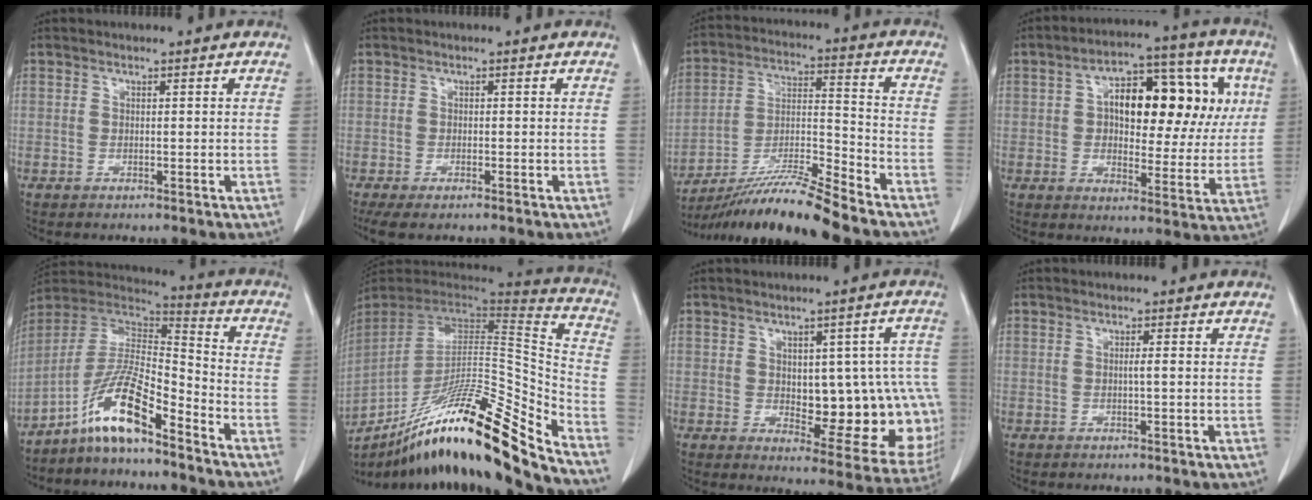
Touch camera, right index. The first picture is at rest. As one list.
[{"total": 4.2, "force": [-3.1, 1.1, 2.6], "torque": [-0.044, -0.009, -0.049]}, {"total": 14.3, "force": [-12.5, -1.3, 7.0], "torque": [-0.124, -0.009, -0.226]}, {"total": 17.0, "force": [3.9, 8.0, 14.5], "torque": [-0.202, 0.046, 0.056]}, {"total": 12.2, "force": [-8.3, 1.6, 8.8], "torque": [-0.172, 0.013, -0.155]}, {"total": 26.8, "force": [-19.5, 0.6, 18.5], "torque": [-0.260, -0.018, -0.334]}, {"total": 15.4, "force": [-0.6, 6.6, 13.9], "torque": [-0.131, 0.016, 0.012]}, {"total": 0.9, "force": [-0.1, -0.1, 0.9], "torque": [-0.016, 0.000, -0.002]}]